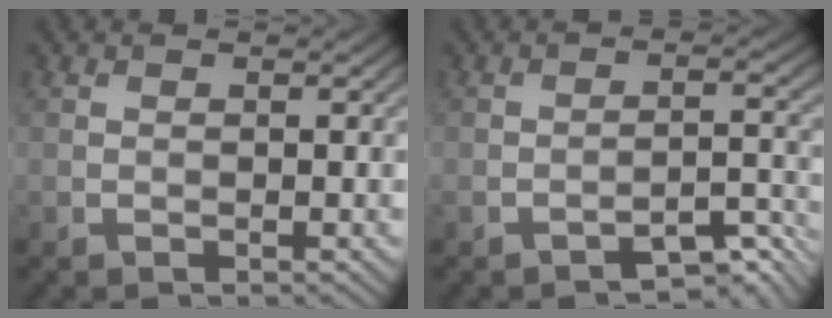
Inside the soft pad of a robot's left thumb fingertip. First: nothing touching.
{"total": 4.6, "force": [-3.8, 0.9, 2.5], "torque": [-0.034, 0.006, -0.056]}